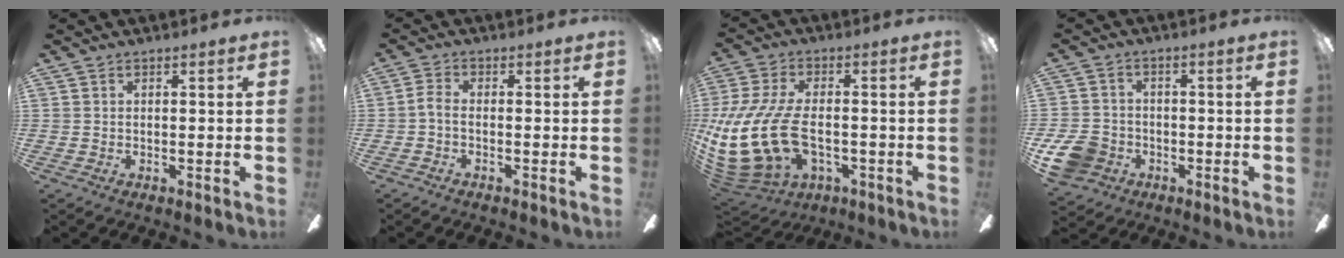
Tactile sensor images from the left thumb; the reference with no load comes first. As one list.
[{"total": 3.3, "force": [-0.9, 1.6, 2.8], "torque": [-0.063, 0.007, -0.021]}, {"total": 19.0, "force": [-3.2, 11.2, 15.0], "torque": [-0.342, 0.003, -0.054]}, {"total": 9.7, "force": [-4.3, 7.8, 3.9], "torque": [-0.091, 0.034, -0.079]}]